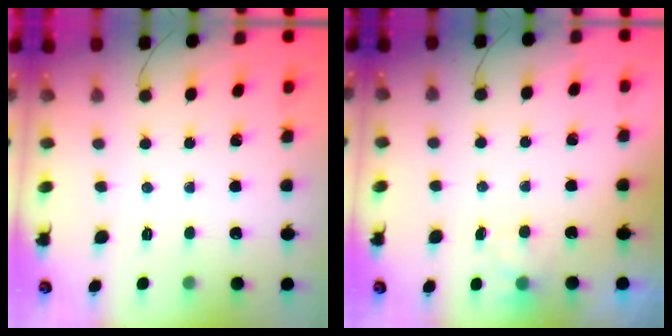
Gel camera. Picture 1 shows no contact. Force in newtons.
{"total": 2.4, "press": 2.0, "slide": 1.4}